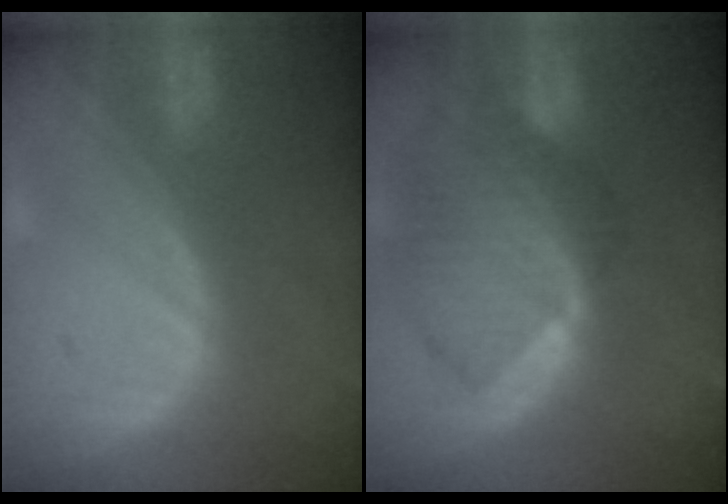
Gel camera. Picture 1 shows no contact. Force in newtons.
{"total": 10.3, "press": 8.9, "slide": 5.1}